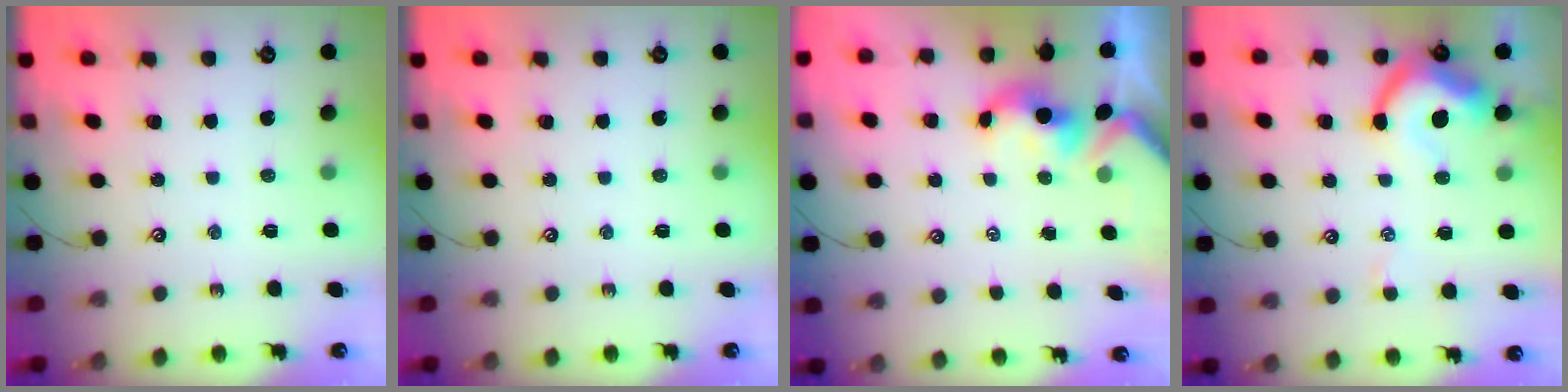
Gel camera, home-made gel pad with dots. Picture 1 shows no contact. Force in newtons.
{"total": 0.0}
{"total": 0.6, "press": 0.4, "slide": 0.4}
{"total": 7.9, "press": 7.8, "slide": 1.4}